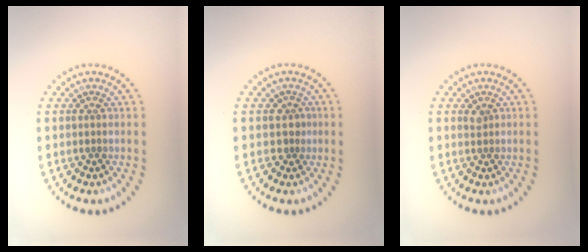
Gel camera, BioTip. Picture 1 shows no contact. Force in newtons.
{"total": 1.1, "press": 0.7, "slide": 0.8}
{"total": 0.8, "press": 0.6, "slide": 0.5}